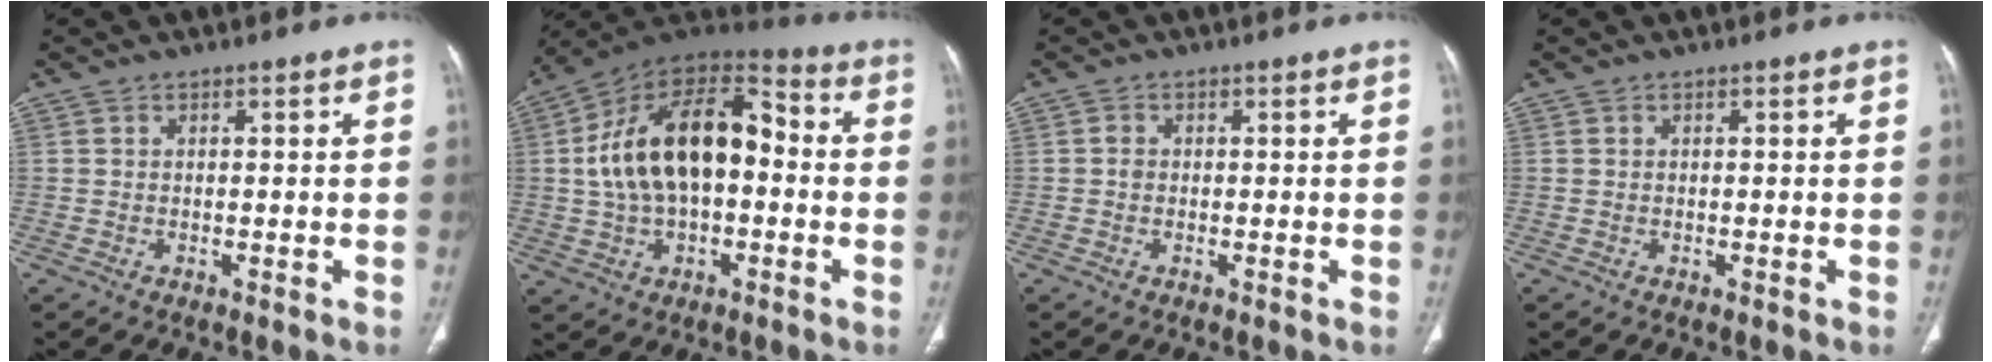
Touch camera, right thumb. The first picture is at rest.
{"total": 20.7, "force": [0.6, 11.9, 16.9], "torque": [-0.281, 0.040, 0.004]}
{"total": 1.1, "force": [-0.1, 0.9, 0.6], "torque": [-0.006, 0.004, -0.004]}
{"total": 0.0}